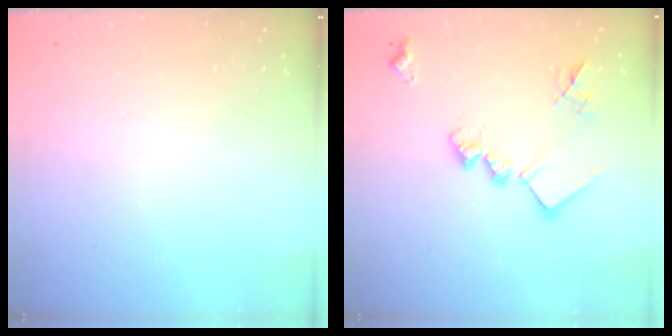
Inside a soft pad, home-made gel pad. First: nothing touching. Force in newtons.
{"total": 16.6, "press": 16.6, "slide": 0.5}